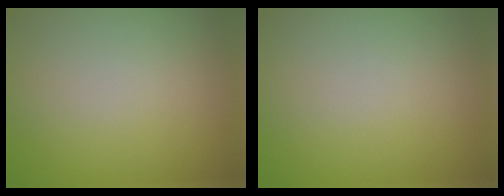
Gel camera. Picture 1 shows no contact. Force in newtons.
{"total": 0.0}